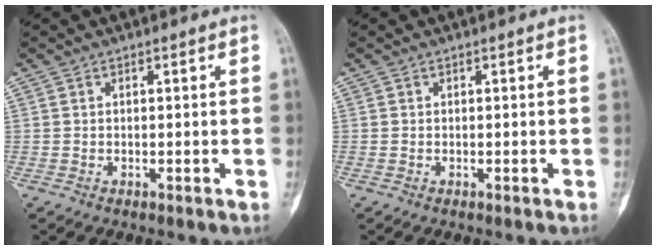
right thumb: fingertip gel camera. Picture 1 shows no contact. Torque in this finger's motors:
{"motor_torque": [0.07, -0.01, 0.06, -0.12, -0.02]}